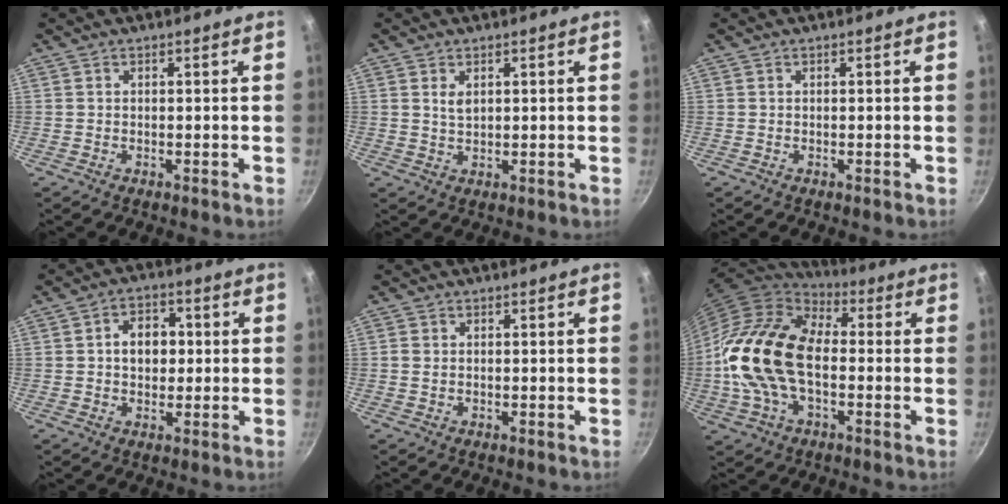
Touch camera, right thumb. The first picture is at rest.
{"total": 2.4, "force": [1.0, 1.4, 1.7], "torque": [-0.028, -0.004, 0.020]}
{"total": 0.0}
{"total": 6.7, "force": [0.5, 5.1, 4.4], "torque": [-0.037, 0.011, 0.001]}
{"total": 1.2, "force": [0.1, 1.0, 0.6], "torque": [-0.010, 0.003, 0.000]}
{"total": 20.1, "force": [-1.6, 12.5, 15.7], "torque": [-0.277, 0.029, -0.041]}